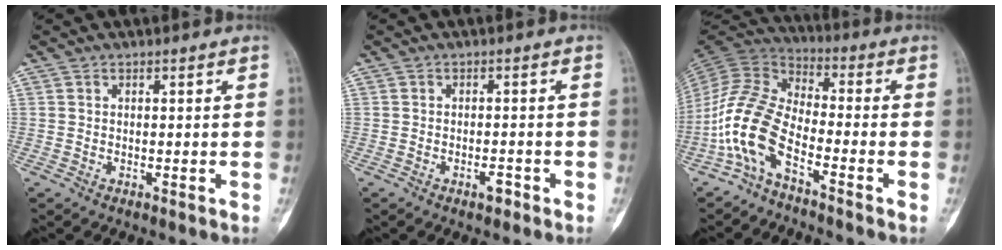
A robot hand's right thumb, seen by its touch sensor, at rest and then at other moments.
{"total": 1.9, "force": [-1.2, 0.8, 1.2], "torque": [-0.019, 0.007, -0.020]}
{"total": 11.2, "force": [-5.7, 4.7, 8.4], "torque": [-0.181, 0.058, -0.129]}